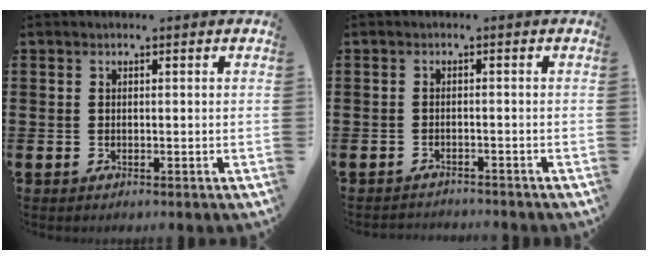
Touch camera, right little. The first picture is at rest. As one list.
[{"total": 1.2, "force": [-1.2, 0.0, -0.1], "torque": [-0.001, 0.002, -0.025]}]